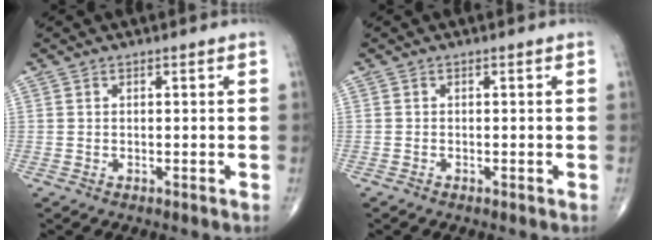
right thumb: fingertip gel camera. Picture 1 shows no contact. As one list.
[{"total": 0.0}]